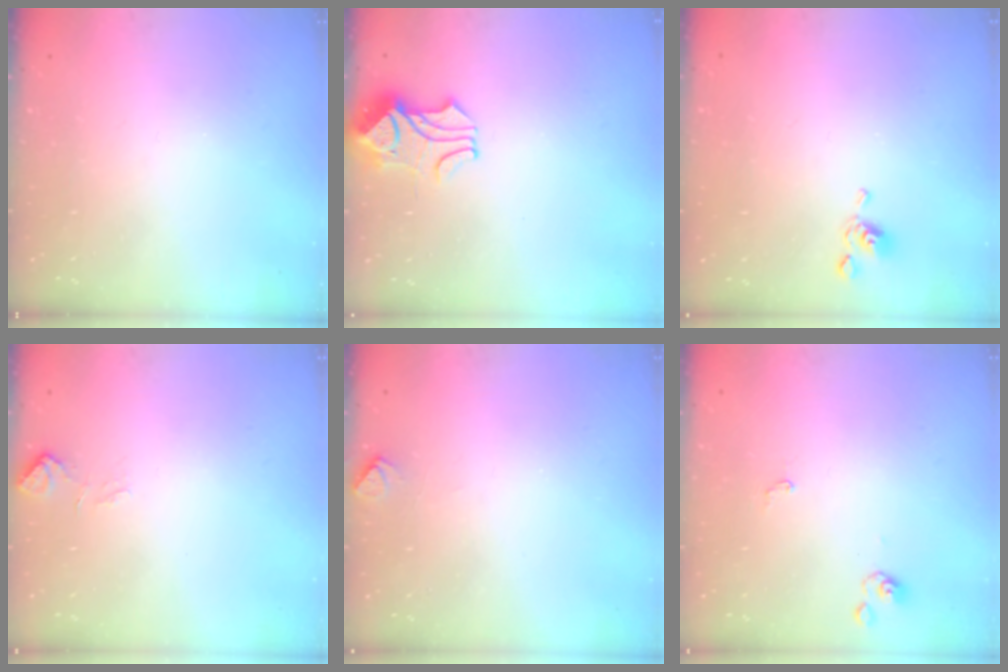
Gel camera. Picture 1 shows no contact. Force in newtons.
{"total": 1.6, "press": 1.3, "slide": 1.0}
{"total": 5.5, "press": 5.5, "slide": 0.5}
{"total": 2.3, "press": 2.2, "slide": 0.6}
{"total": 4.5, "press": 4.5, "slide": 0.4}
{"total": 1.1, "press": 1.1, "slide": 0.2}